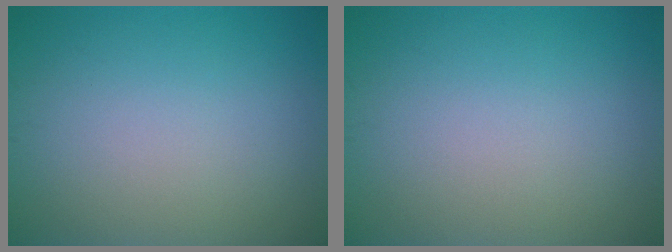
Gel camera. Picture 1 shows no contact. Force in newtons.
{"total": 0.0}